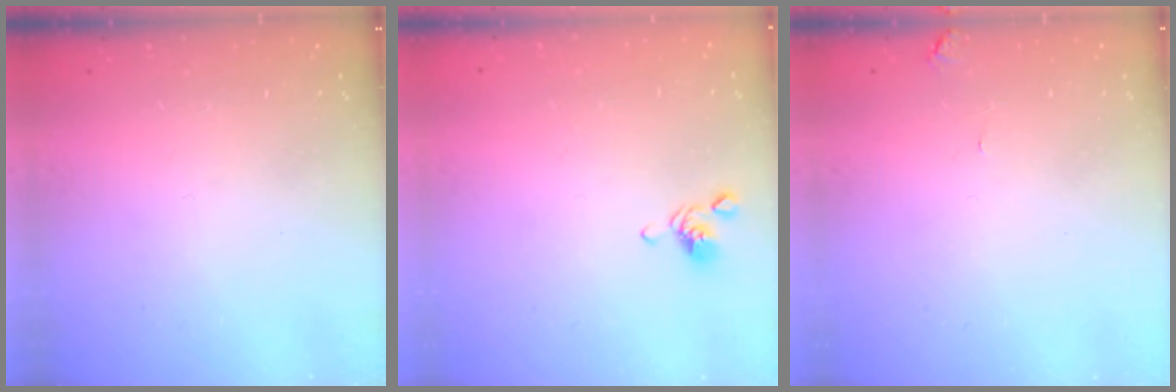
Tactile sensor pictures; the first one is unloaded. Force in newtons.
{"total": 2.6, "press": 2.6, "slide": 0.5}
{"total": 0.0}